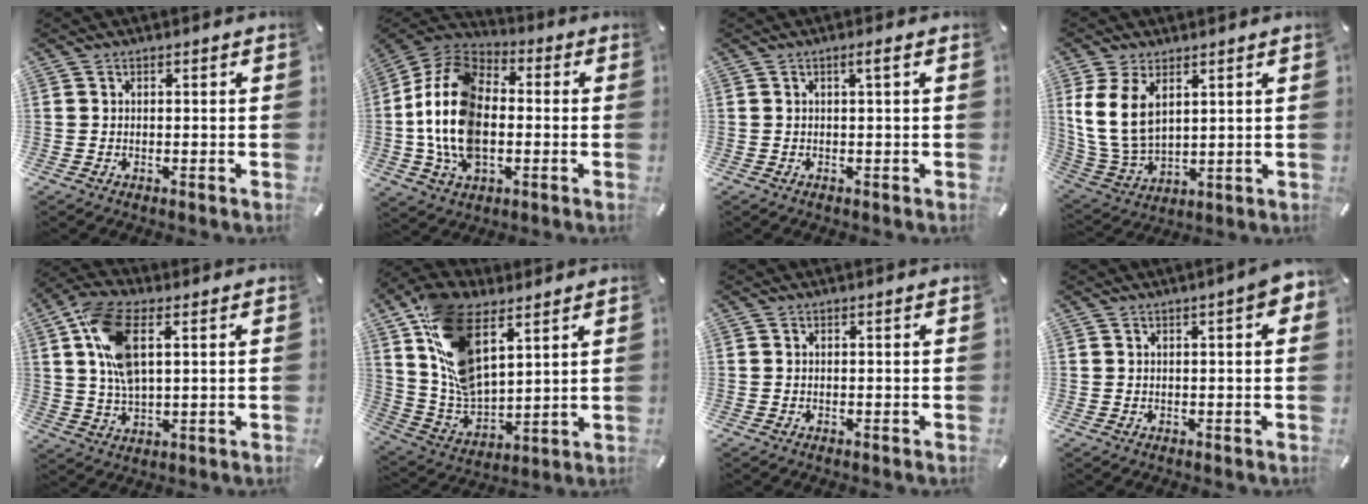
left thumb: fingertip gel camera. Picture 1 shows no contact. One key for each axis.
{"total": 17.7, "fx": -2.3, "fy": 12.0, "fz": 12.8, "tx": -0.299, "ty": 0.008, "tz": -0.046}
{"total": 2.2, "fx": 0.4, "fy": 0.1, "fz": 2.1, "tx": -0.040, "ty": 0.000, "tz": 0.005}
{"total": 10.6, "fx": 4.5, "fy": 6.7, "fz": 7.0, "tx": -0.168, "ty": -0.018, "tz": 0.084}
{"total": 13.0, "fx": 3.9, "fy": 6.4, "fz": 10.6, "tx": -0.231, "ty": 0.000, "tz": 0.073}
{"total": 18.3, "fx": 9.2, "fy": 10.7, "fz": 11.7, "tx": -0.250, "ty": -0.037, "tz": 0.171}
{"total": 0.0}
{"total": 4.7, "fx": 1.6, "fy": 1.1, "fz": 4.2, "tx": -0.064, "ty": 0.001, "tz": 0.025}